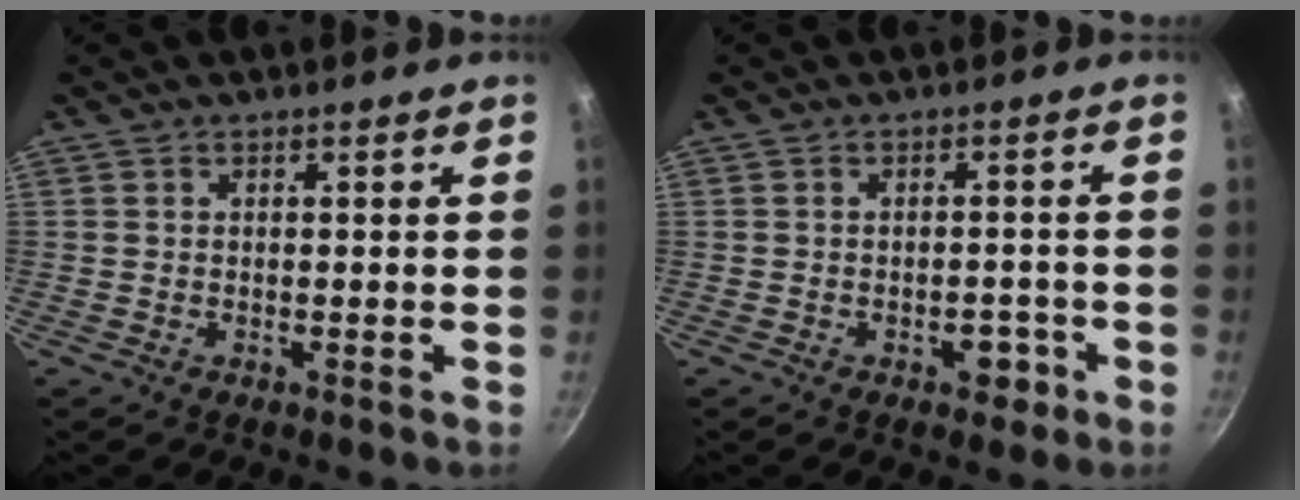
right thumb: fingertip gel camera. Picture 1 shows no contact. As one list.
[{"total": 3.8, "force": [-1.8, 2.2, 2.5], "torque": [-0.016, 0.015, -0.019]}]